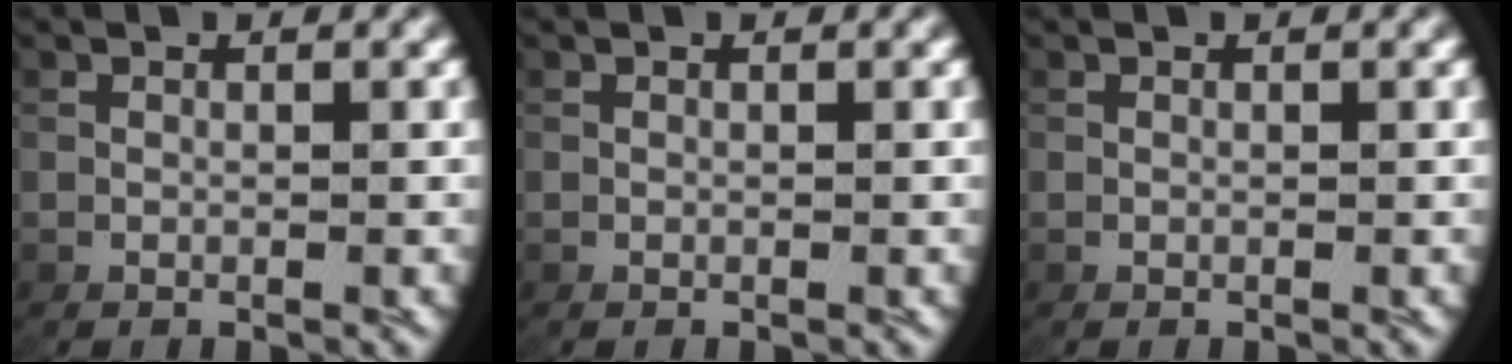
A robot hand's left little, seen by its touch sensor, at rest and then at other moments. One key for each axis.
{"total": 0.0}
{"total": 0.0}